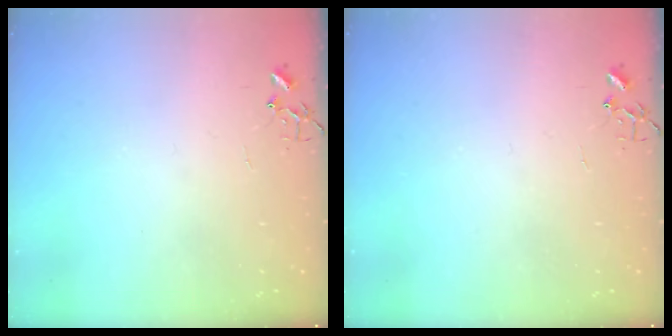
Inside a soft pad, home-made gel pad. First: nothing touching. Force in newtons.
{"total": 0.0}